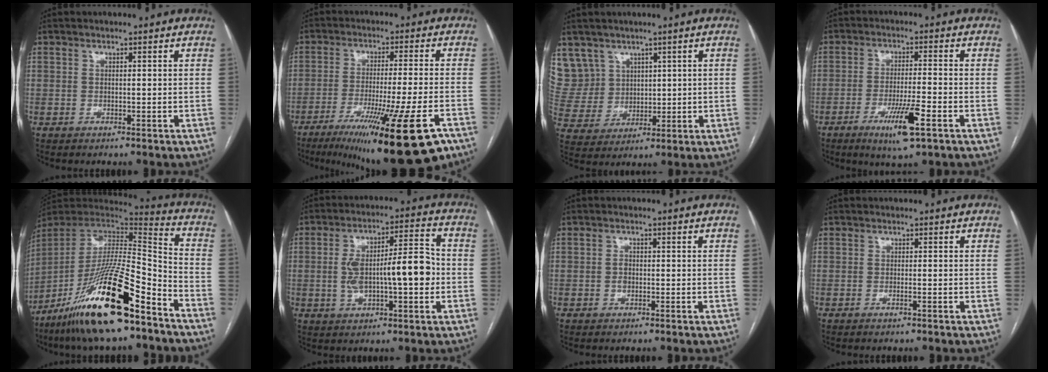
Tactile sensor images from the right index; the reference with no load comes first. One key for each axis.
{"total": 20.1, "fx": -12.4, "fy": 0.4, "fz": 15.8, "tx": -0.192, "ty": -0.046, "tz": -0.190}
{"total": 10.4, "fx": 6.1, "fy": 8.4, "fz": 0.5, "tx": -0.028, "ty": 0.036, "tz": 0.145}
{"total": 8.1, "fx": -4.0, "fy": 0.4, "fz": 7.0, "tx": -0.126, "ty": -0.015, "tz": -0.063}
{"total": 25.1, "fx": -15.9, "fy": 3.6, "fz": 19.1, "tx": -0.359, "ty": -0.036, "tz": -0.285}
{"total": 12.5, "fx": -1.0, "fy": 3.5, "fz": 12.0, "tx": -0.206, "ty": 0.029, "tz": -0.010}
{"total": 1.3, "fx": -0.3, "fy": 1.0, "fz": 0.8, "tx": -0.014, "ty": 0.005, "tz": -0.002}
{"total": 0.6, "fx": -0.3, "fy": 0.0, "fz": 0.5, "tx": -0.012, "ty": 0.001, "tz": -0.002}